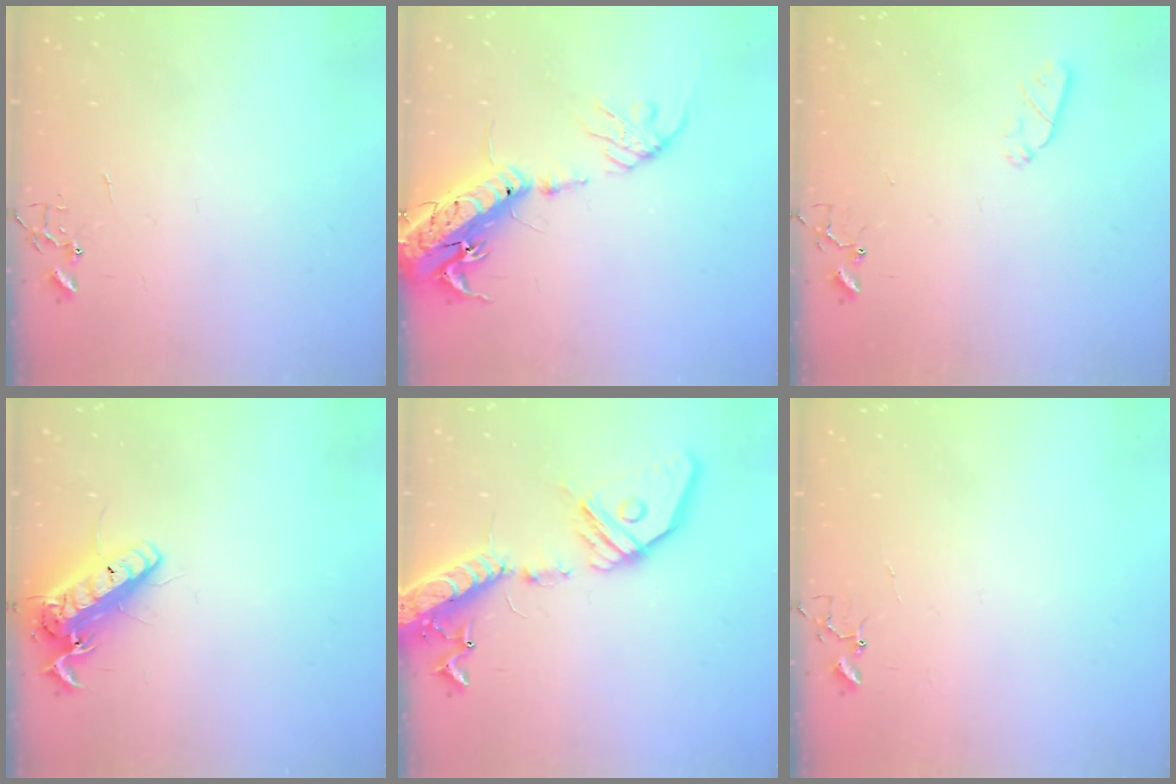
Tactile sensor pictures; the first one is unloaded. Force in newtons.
{"total": 19.6, "press": 19.1, "slide": 4.3}
{"total": 4.2, "press": 4.1, "slide": 1.0}
{"total": 15.1, "press": 14.8, "slide": 3.3}
{"total": 19.7, "press": 19.4, "slide": 3.9}
{"total": 4.0, "press": 4.0, "slide": 0.3}